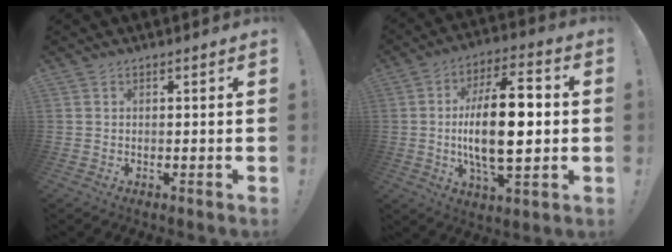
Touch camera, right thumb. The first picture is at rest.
{"total": 19.4, "force": [-0.6, 7.6, 17.8], "torque": [-0.314, 0.001, -0.019]}